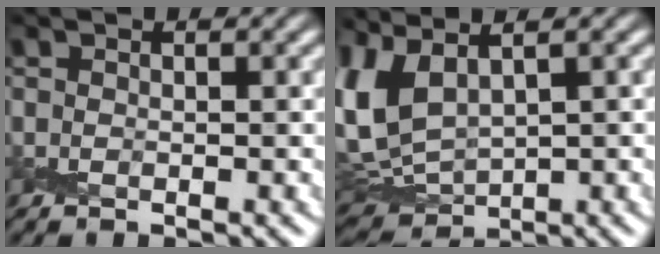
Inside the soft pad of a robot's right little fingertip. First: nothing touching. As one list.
[{"total": 7.2, "force": [1.5, 4.0, 5.8], "torque": [-0.148, 0.000, 0.031]}]